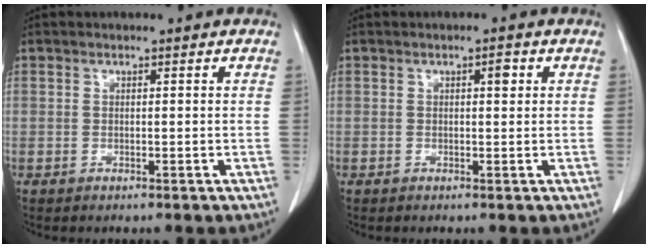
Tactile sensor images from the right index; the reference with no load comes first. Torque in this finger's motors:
{"motor_torque": [0.01, 0.08, 0.00, 0.00]}